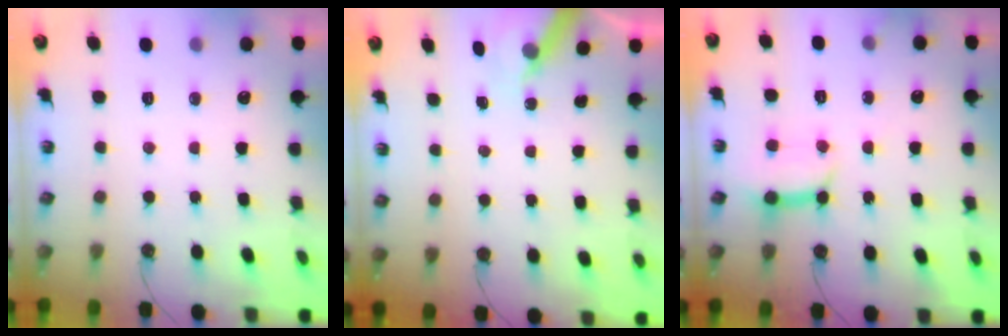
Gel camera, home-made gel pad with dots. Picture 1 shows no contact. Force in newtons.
{"total": 6.8, "press": 6.8, "slide": 0.5}
{"total": 9.8, "press": 9.7, "slide": 1.4}